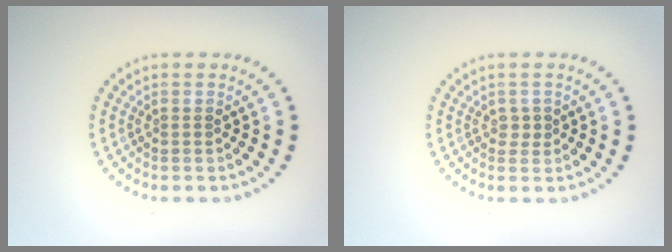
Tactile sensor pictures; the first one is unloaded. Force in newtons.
{"total": 0.8, "press": 0.8, "slide": 0.2}